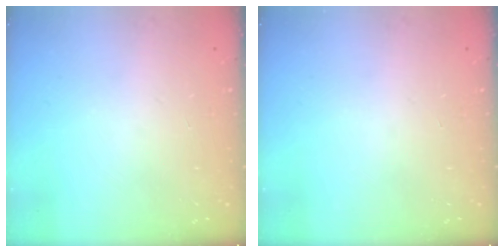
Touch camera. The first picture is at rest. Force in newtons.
{"total": 0.0}